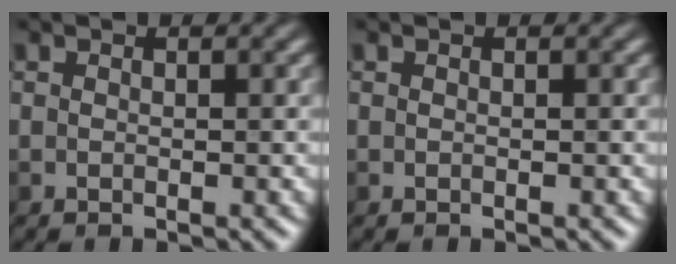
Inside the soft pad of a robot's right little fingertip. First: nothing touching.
{"total": 0.0}